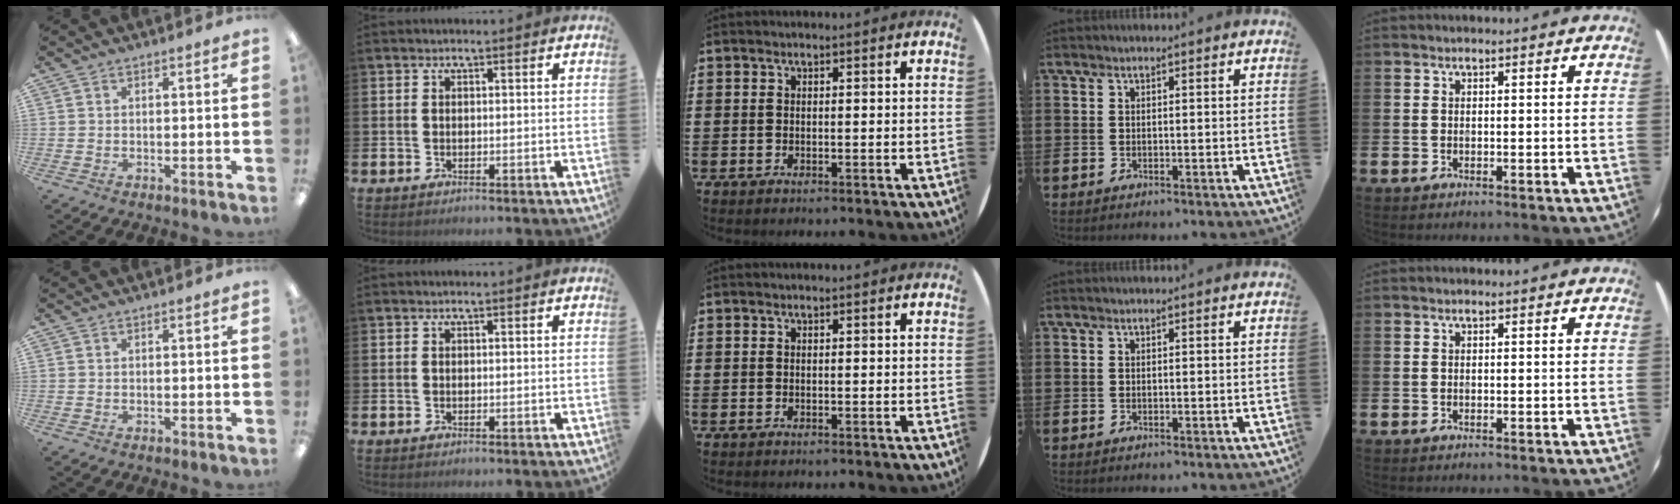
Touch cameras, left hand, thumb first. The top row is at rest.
{}